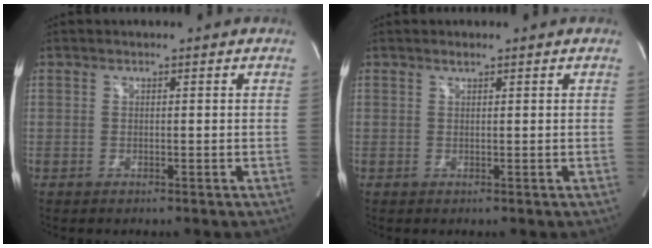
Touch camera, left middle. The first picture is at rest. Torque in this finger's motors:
{"motor_torque": [0.14, 0.00, -0.09, 0.00]}